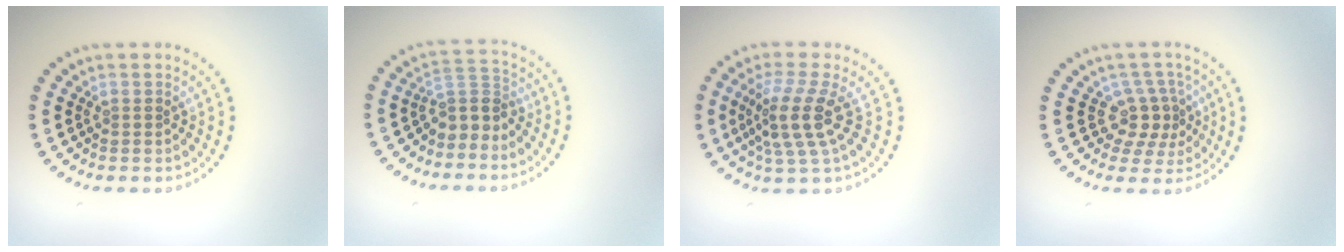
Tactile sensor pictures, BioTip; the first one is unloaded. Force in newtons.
{"total": 2.9, "press": 2.1, "slide": 2.0}
{"total": 4.1, "press": 3.1, "slide": 2.7}
{"total": 3.2, "press": 2.3, "slide": 2.2}